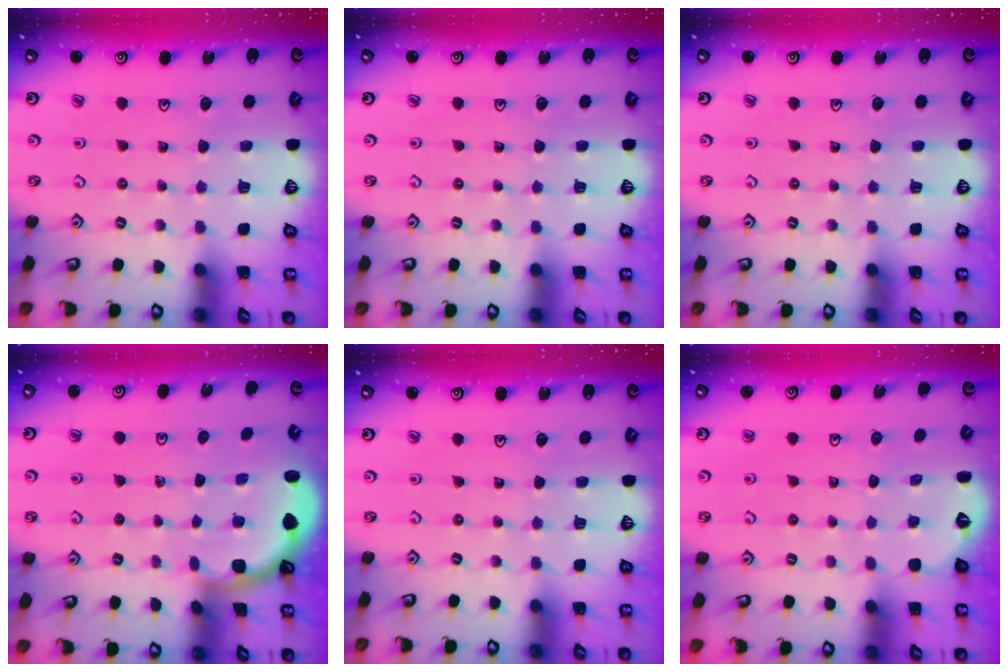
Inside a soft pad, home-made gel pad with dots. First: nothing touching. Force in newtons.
{"total": 0.0}
{"total": 0.0}
{"total": 1.7, "press": 1.7, "slide": 0.1}
{"total": 0.0}
{"total": 1.9, "press": 0.5, "slide": 1.9}